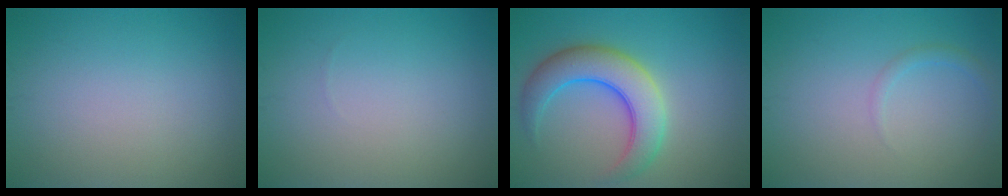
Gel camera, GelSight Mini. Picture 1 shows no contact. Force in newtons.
{"total": 0.0}
{"total": 6.4, "press": 6.4, "slide": 0.3}
{"total": 1.0, "press": 1.0, "slide": 0.1}